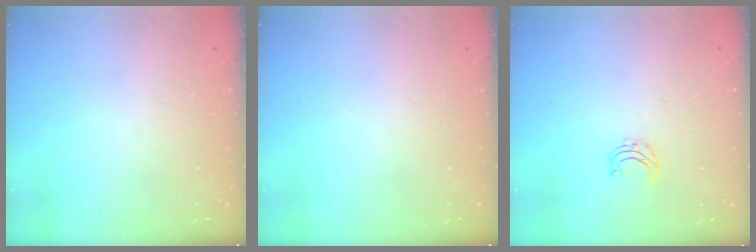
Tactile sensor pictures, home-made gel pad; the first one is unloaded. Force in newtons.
{"total": 0.0}
{"total": 4.2, "press": 4.2, "slide": 0.4}